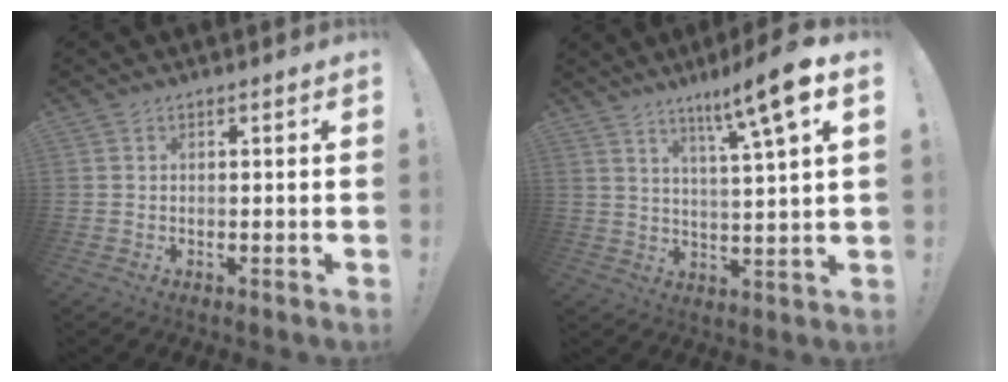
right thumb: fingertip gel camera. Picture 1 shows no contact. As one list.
[{"total": 11.9, "force": [6.8, 0.5, 9.8], "torque": [-0.158, -0.036, 0.098]}]